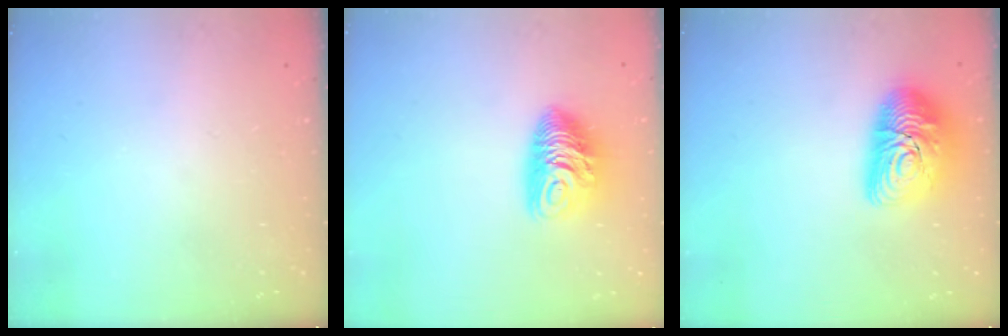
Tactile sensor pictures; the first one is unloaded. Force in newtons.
{"total": 10.6, "press": 10.6, "slide": 0.7}
{"total": 14.2, "press": 14.1, "slide": 0.9}